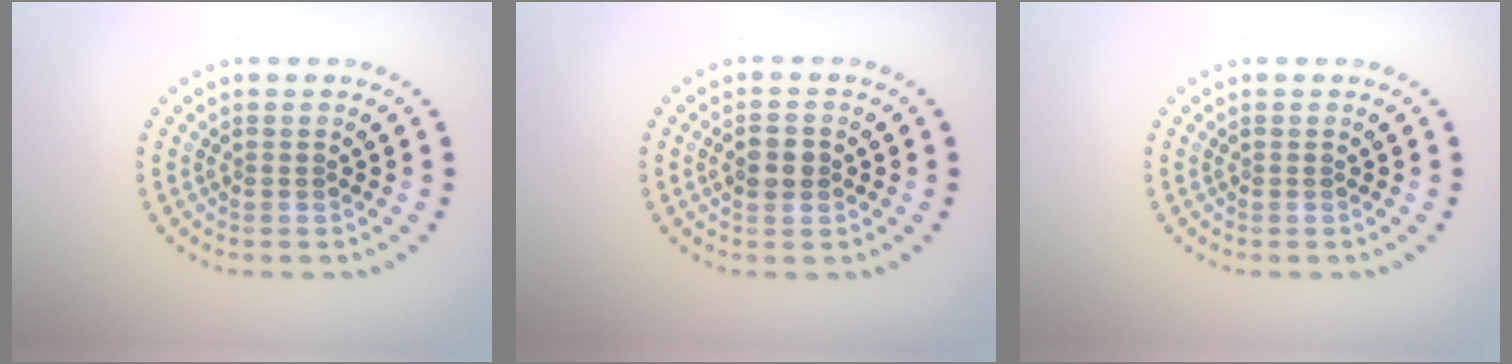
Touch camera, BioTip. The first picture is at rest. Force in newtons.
{"total": 2.6, "press": 2.6, "slide": 0.1}
{"total": 0.0}